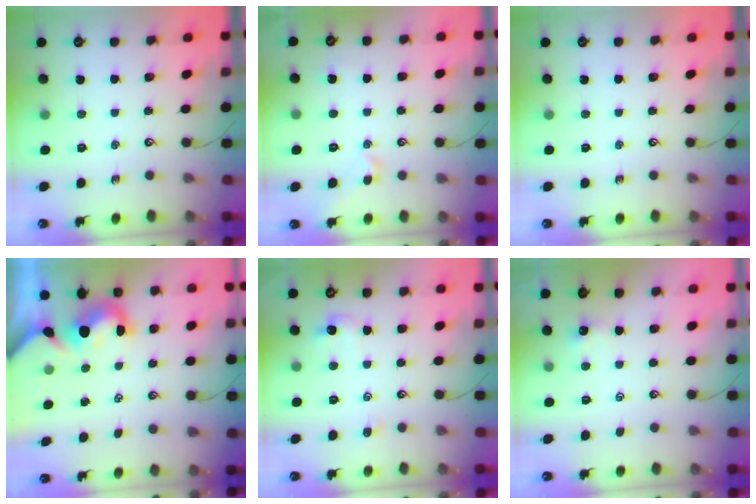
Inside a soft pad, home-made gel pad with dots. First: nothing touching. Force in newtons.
{"total": 2.1, "press": 2.0, "slide": 0.6}
{"total": 0.0}
{"total": 1.7, "press": 1.4, "slide": 1.0}
{"total": 1.6, "press": 1.5, "slide": 0.4}
{"total": 2.0, "press": 2.0, "slide": 0.2}